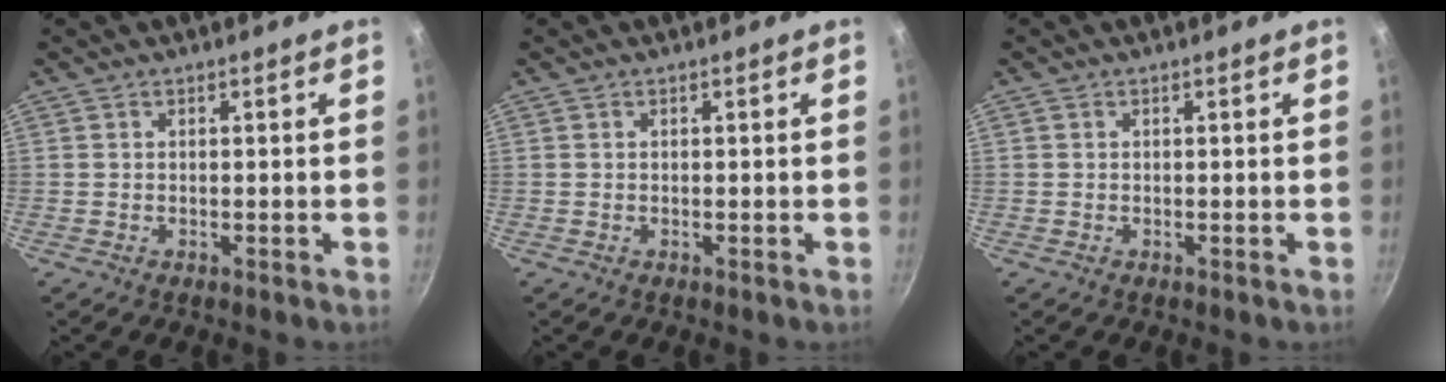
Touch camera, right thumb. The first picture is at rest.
{"total": 0.0}
{"total": 0.0}